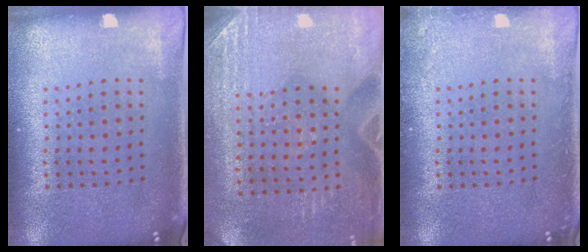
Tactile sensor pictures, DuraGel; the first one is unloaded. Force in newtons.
{"total": 2.8, "press": 2.6, "slide": 1.0}
{"total": 1.1, "press": 1.1, "slide": 0.1}